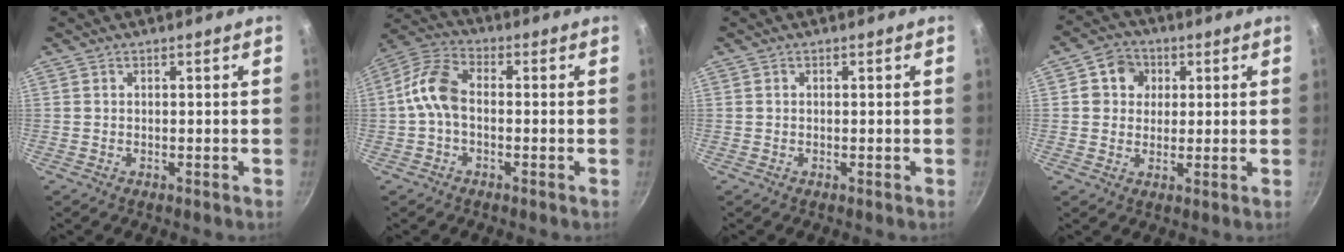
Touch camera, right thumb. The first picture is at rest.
{"total": 8.3, "force": [-1.0, 5.2, 6.4], "torque": [-0.121, 0.033, -0.037]}
{"total": 0.0}
{"total": 6.8, "force": [1.9, 6.0, 2.5], "torque": [-0.007, 0.003, 0.021]}